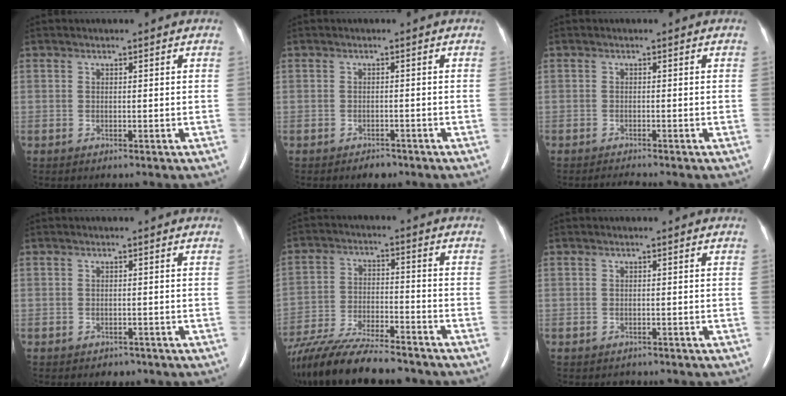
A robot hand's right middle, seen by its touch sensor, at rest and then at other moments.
{"total": 1.7, "force": [-1.4, 0.9, 0.6], "torque": [-0.014, 0.000, -0.015]}
{"total": 1.1, "force": [-1.0, -0.2, 0.1], "torque": [-0.011, -0.008, -0.015]}
{"total": 1.4, "force": [-1.1, 0.9, 0.2], "torque": [-0.008, 0.001, -0.011]}
{"total": 19.3, "force": [-16.6, 3.3, 9.4], "torque": [-0.193, -0.030, -0.275]}
{"total": 1.1, "force": [-0.9, 0.6, 0.0], "torque": [-0.005, 0.000, -0.010]}